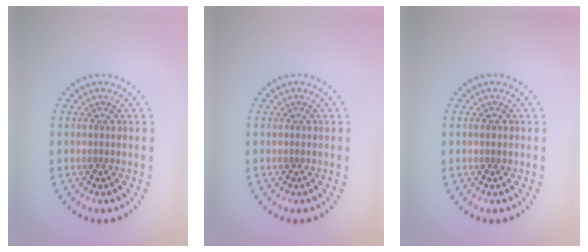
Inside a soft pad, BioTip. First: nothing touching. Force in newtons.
{"total": 0.0}
{"total": 0.5, "press": 0.5, "slide": 0.1}